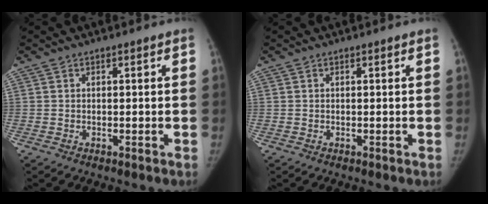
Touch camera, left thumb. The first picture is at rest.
{"total": 0.0}